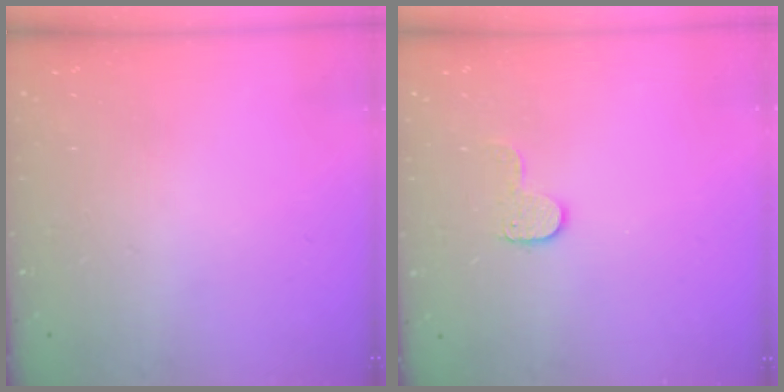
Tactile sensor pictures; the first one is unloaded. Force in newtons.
{"total": 7.4, "press": 7.4, "slide": 0.4}